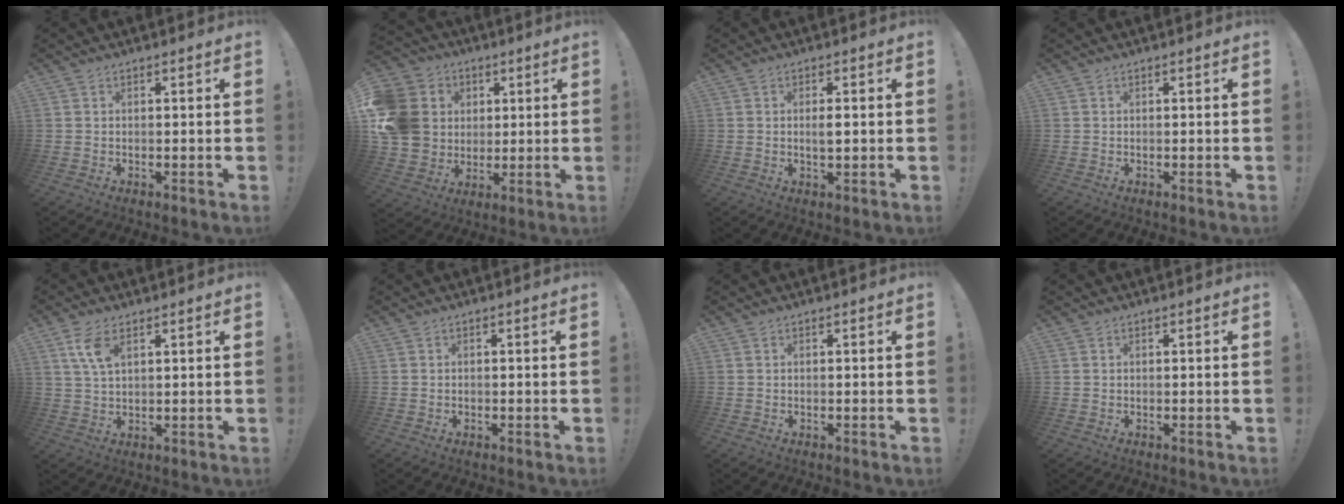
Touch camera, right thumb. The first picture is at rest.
{"total": 16.1, "force": [2.1, 14.5, 6.8], "torque": [-0.122, 0.006, 0.059]}
{"total": 2.6, "force": [-0.1, 1.0, 2.5], "torque": [-0.034, -0.004, -0.005]}
{"total": 0.0}
{"total": 6.4, "force": [3.0, 2.9, 5.0], "torque": [-0.101, -0.006, 0.054]}
{"total": 0.0}
{"total": 0.0}
{"total": 0.0}